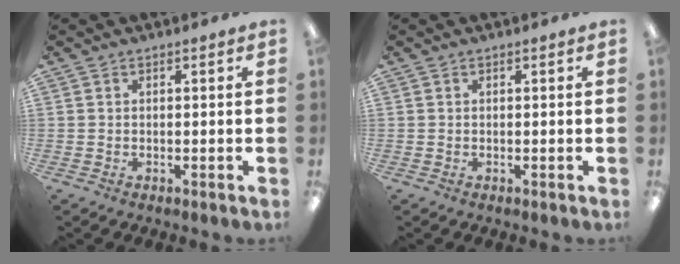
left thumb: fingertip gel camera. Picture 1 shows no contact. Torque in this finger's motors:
{"motor_torque": [-0.37, 0.38, -0.17, 0.12, 0.00]}